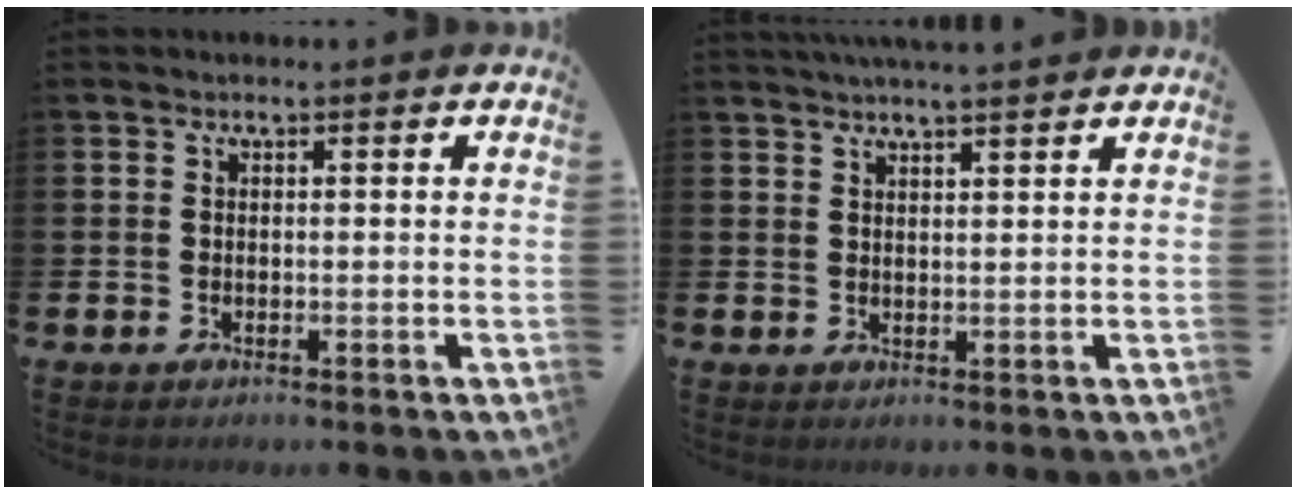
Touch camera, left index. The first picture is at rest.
{"total": 3.1, "force": [3.0, -0.2, 0.8], "torque": [-0.013, -0.010, 0.053]}